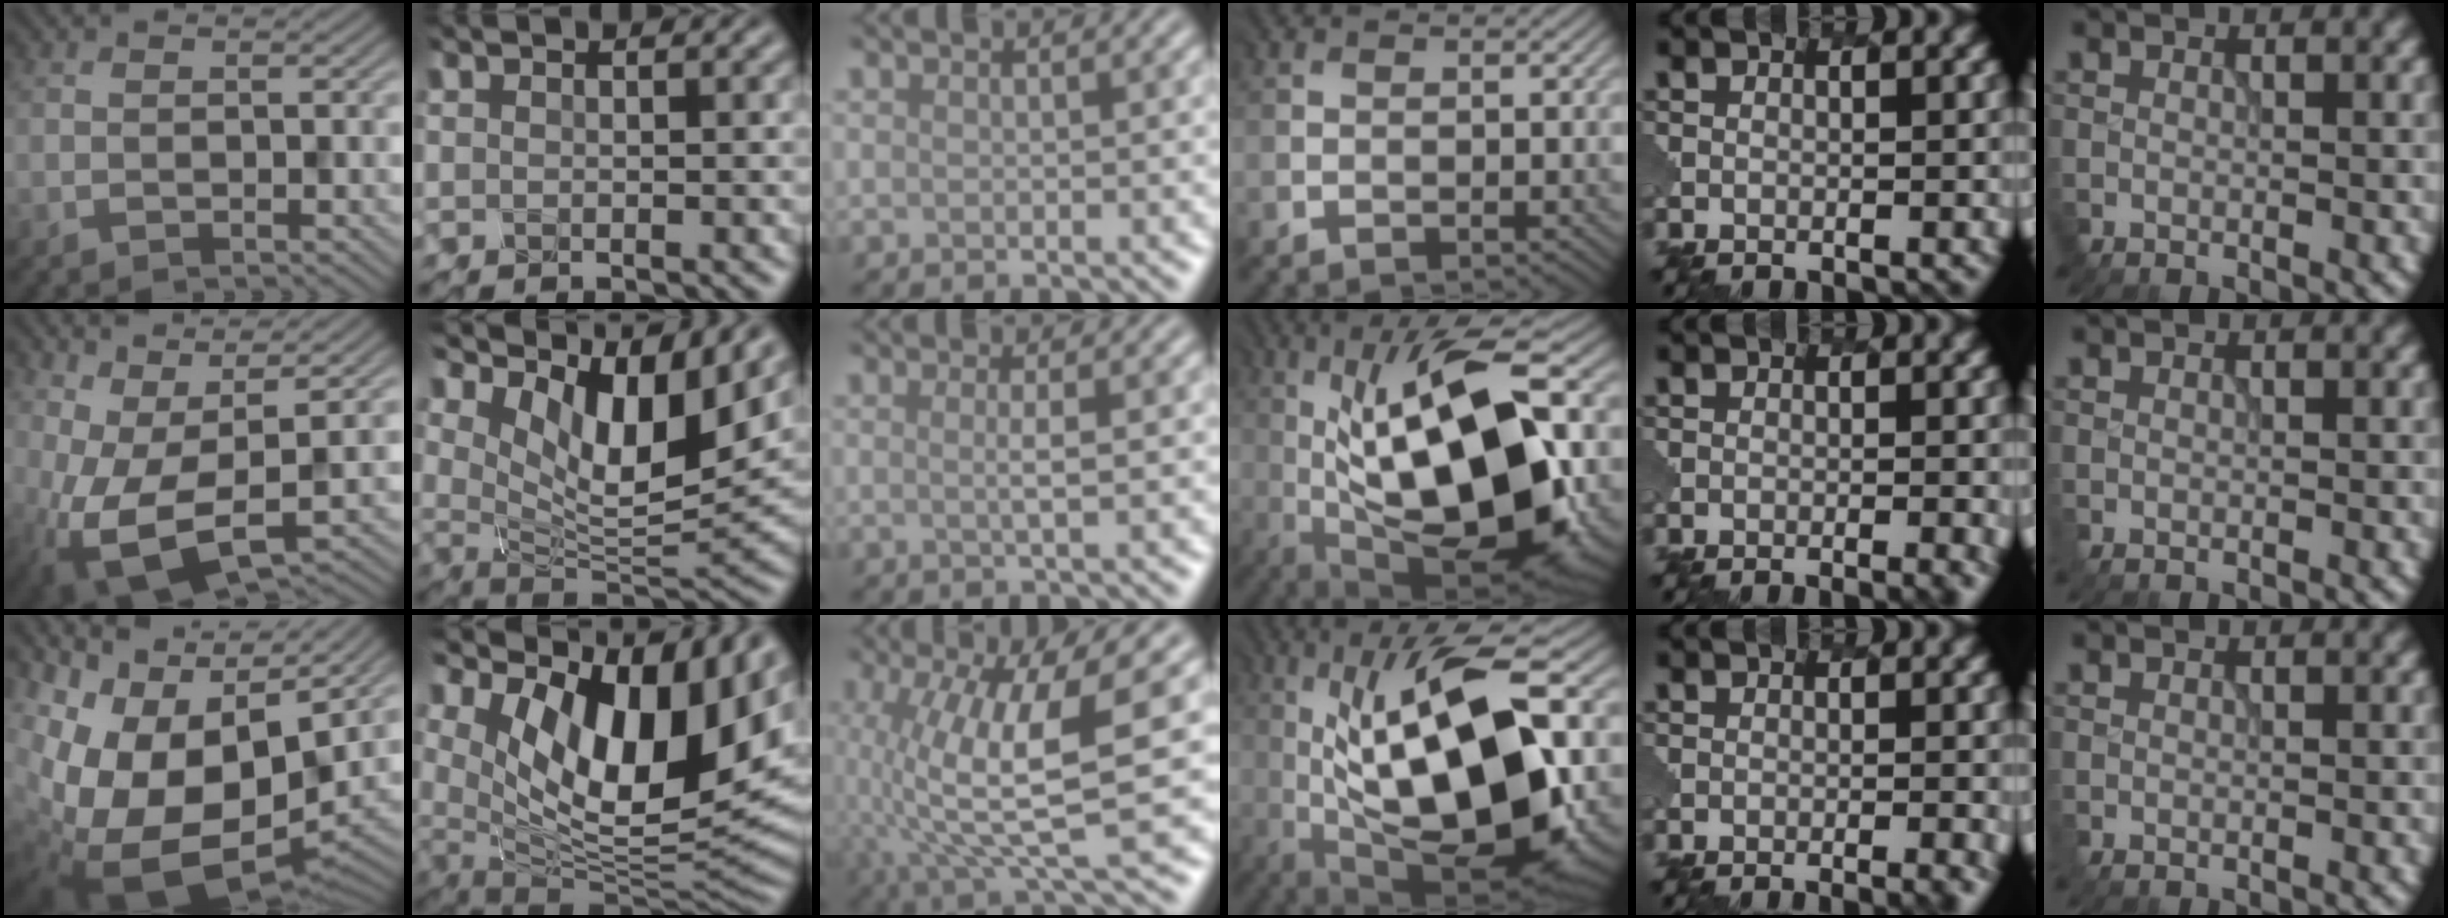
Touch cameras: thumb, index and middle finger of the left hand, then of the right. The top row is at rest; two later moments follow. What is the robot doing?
{"motion": "dispense", "object": "toothpaste"}